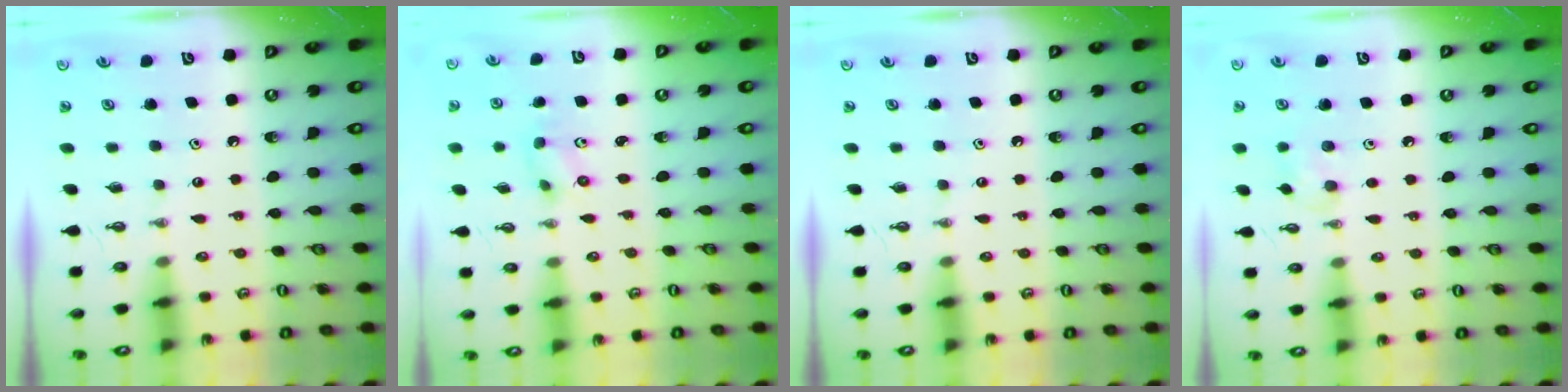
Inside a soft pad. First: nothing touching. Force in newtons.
{"total": 2.9, "press": 2.7, "slide": 1.2}
{"total": 0.0}
{"total": 6.6, "press": 6.6, "slide": 0.9}